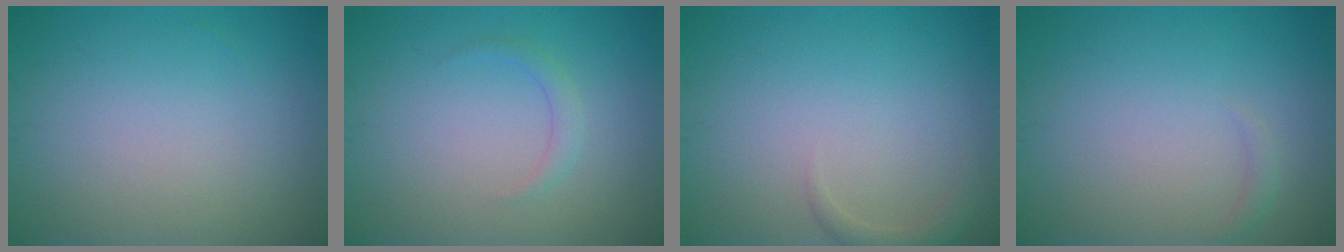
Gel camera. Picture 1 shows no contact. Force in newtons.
{"total": 0.8, "press": 0.8, "slide": 0.0}
{"total": 1.5, "press": 1.5, "slide": 0.2}
{"total": 0.7, "press": 0.7, "slide": 0.2}